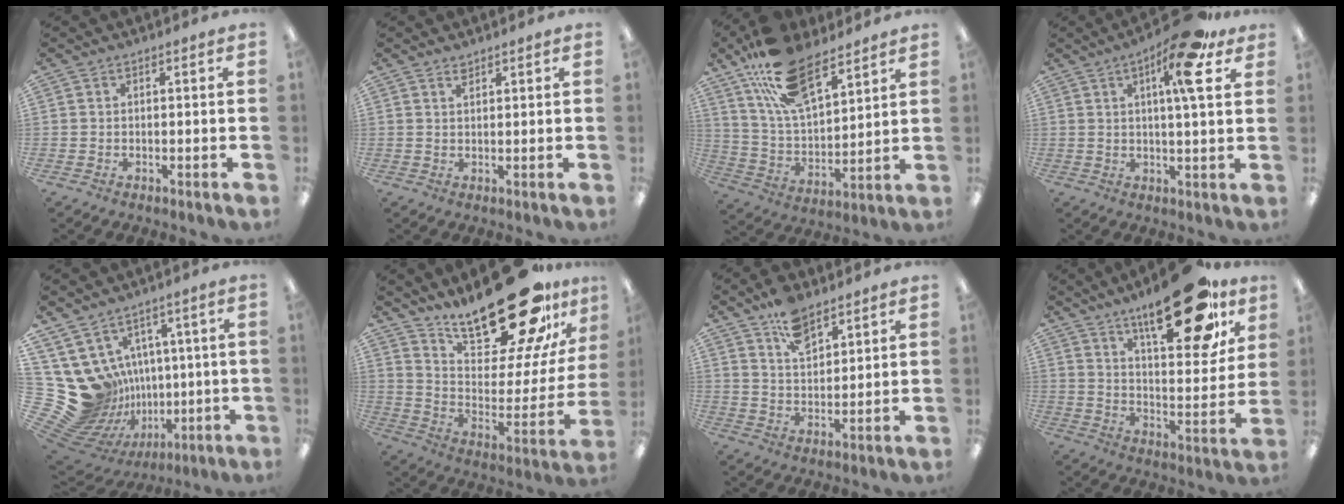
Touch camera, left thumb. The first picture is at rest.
{"total": 1.5, "force": [1.3, 0.4, 0.5], "torque": [-0.005, -0.005, 0.024]}
{"total": 19.4, "force": [12.9, 9.0, 11.4], "torque": [-0.216, -0.049, 0.232]}
{"total": 13.7, "force": [7.1, 3.1, 11.3], "torque": [-0.173, -0.027, 0.106]}
{"total": 18.0, "force": [1.1, 16.0, 8.0], "torque": [-0.197, -0.039, 0.061]}
{"total": 28.4, "force": [21.4, 9.6, 15.9], "torque": [-0.231, -0.144, 0.353]}
{"total": 9.4, "force": [6.8, 4.7, 4.5], "torque": [-0.076, -0.032, 0.123]}
{"total": 24.4, "force": [16.0, 8.7, 16.2], "torque": [-0.227, -0.091, 0.256]}